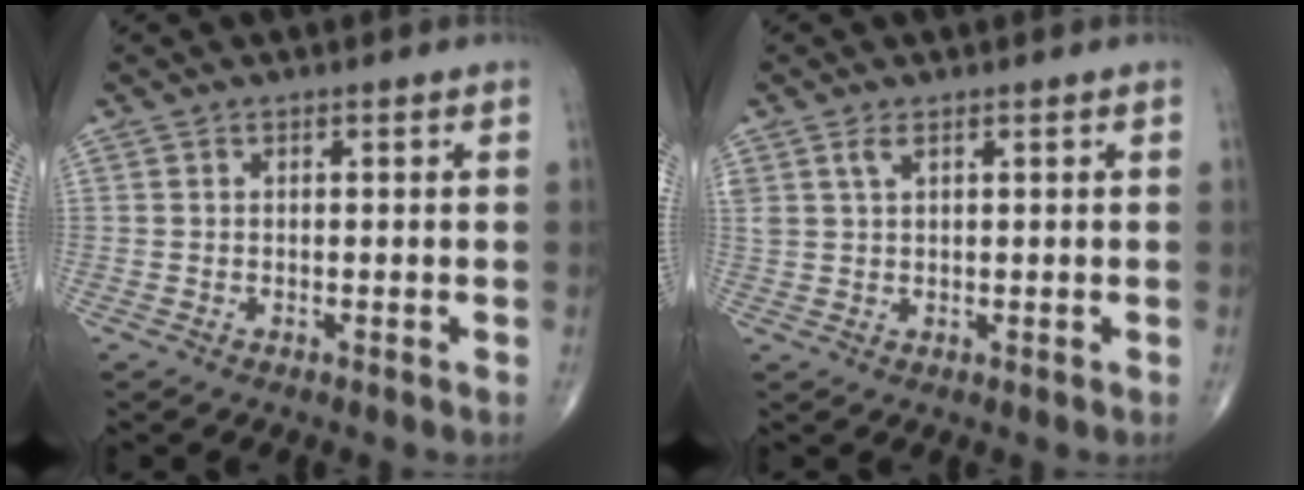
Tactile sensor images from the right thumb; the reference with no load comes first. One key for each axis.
{"total": 2.0, "fx": 1.2, "fy": 0.8, "fz": 1.5, "tx": -0.037, "ty": 0.003, "tz": 0.031}